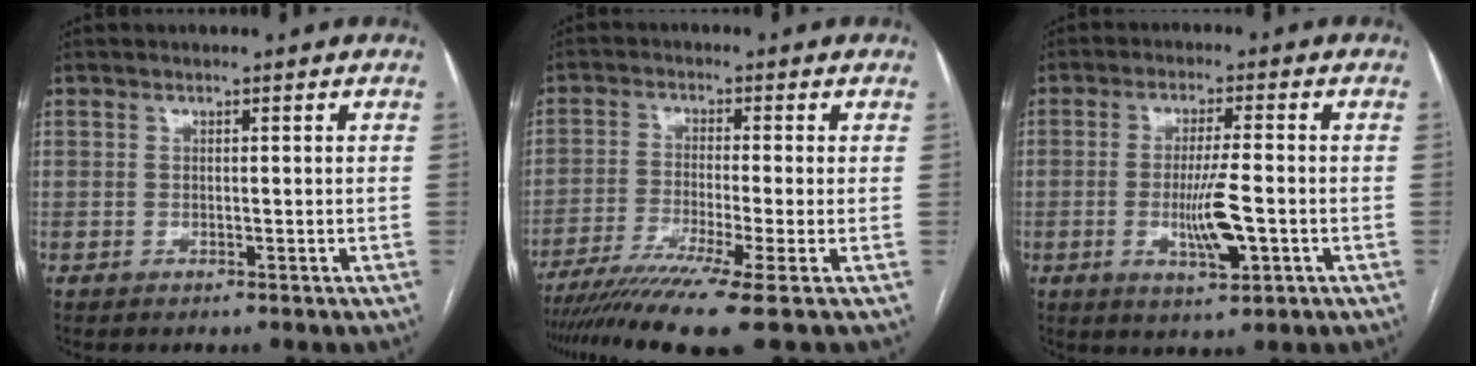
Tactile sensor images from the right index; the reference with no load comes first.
{"total": 10.7, "force": [-7.8, -2.0, 7.1], "torque": [-0.109, -0.029, -0.122]}
{"total": 7.3, "force": [-1.8, 0.9, 7.0], "torque": [-0.128, -0.013, -0.028]}